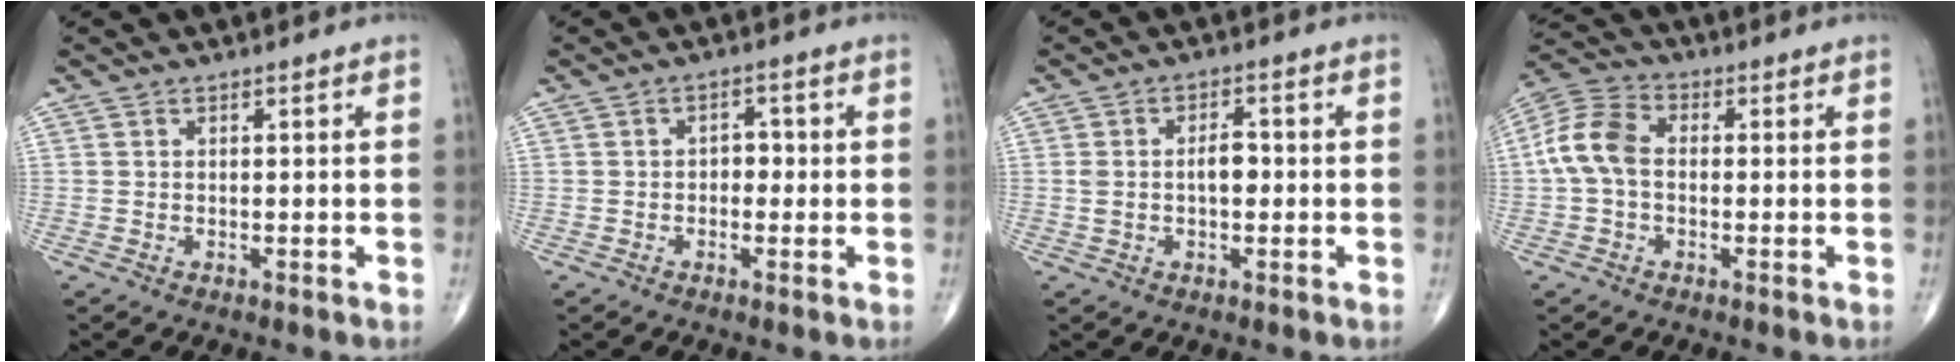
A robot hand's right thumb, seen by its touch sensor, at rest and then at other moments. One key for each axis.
{"total": 2.7, "fx": -0.2, "fy": 2.0, "fz": 1.9, "tx": -0.004, "ty": 0.010, "tz": -0.010}
{"total": 4.6, "fx": 0.0, "fy": 2.5, "fz": 3.9, "tx": -0.073, "ty": 0.017, "tz": 0.000}
{"total": 8.5, "fx": -0.3, "fy": 5.7, "fz": 6.3, "tx": -0.129, "ty": 0.025, "tz": -0.019}